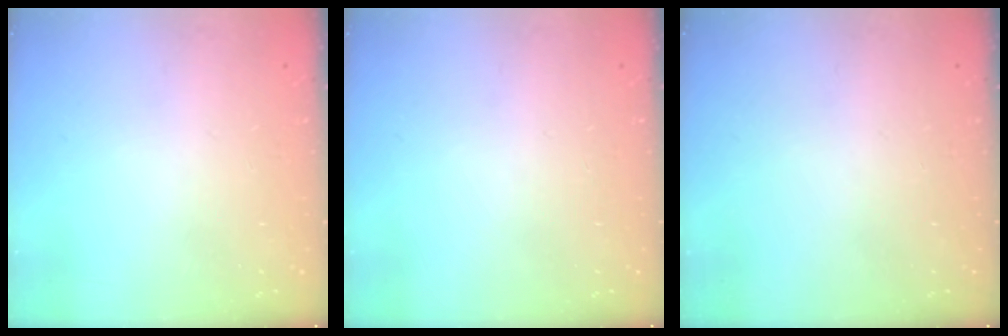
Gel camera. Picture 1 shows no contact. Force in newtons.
{"total": 0.0}
{"total": 0.0}